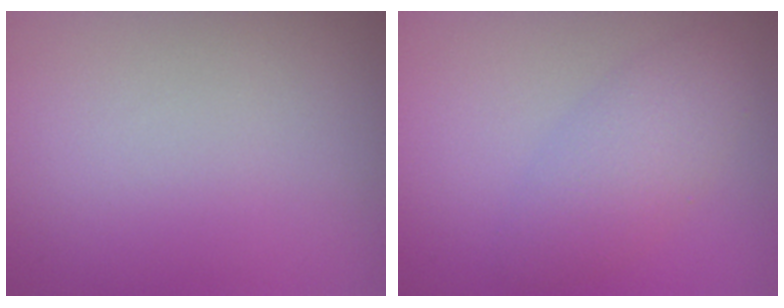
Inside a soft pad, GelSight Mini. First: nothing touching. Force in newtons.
{"total": 3.1, "press": 3.1, "slide": 0.0}